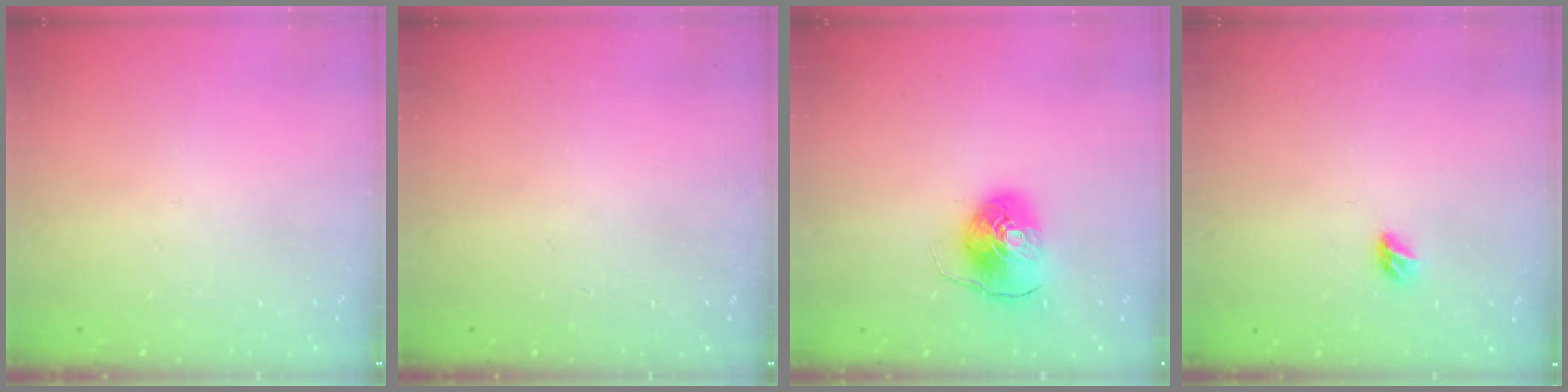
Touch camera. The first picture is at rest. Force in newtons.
{"total": 0.0}
{"total": 8.1, "press": 8.1, "slide": 0.6}
{"total": 4.5, "press": 4.4, "slide": 0.9}